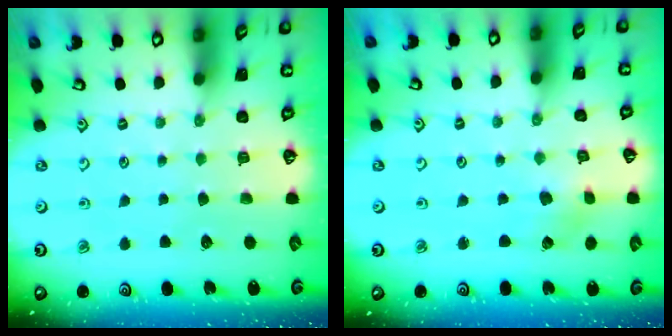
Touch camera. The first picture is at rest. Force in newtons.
{"total": 2.3, "press": 2.3, "slide": 0.6}